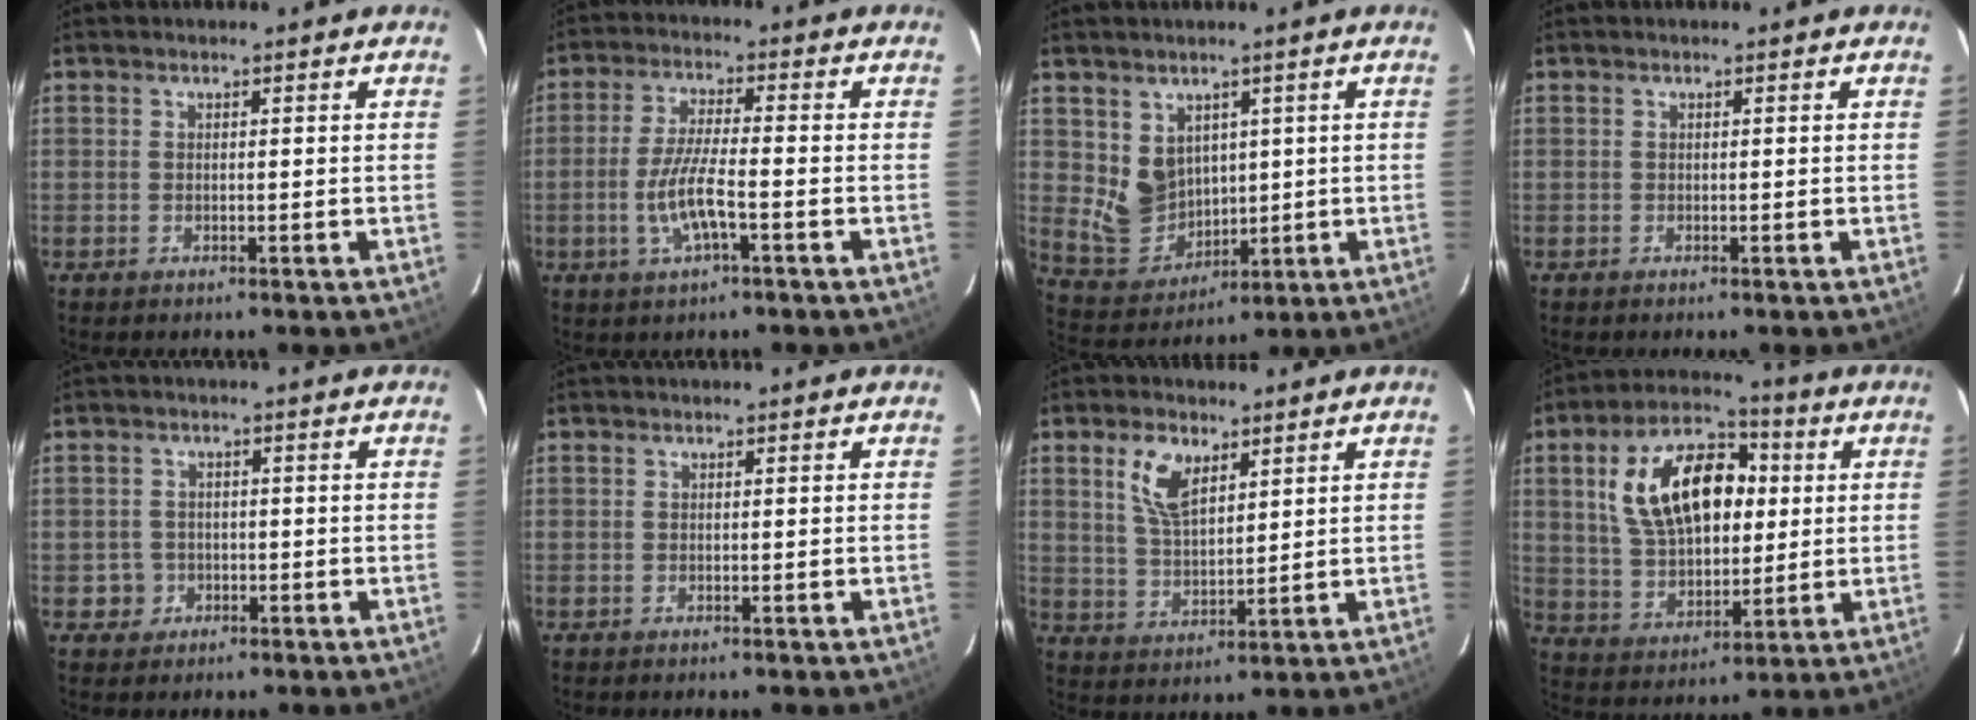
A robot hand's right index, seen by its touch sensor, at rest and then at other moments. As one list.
[{"total": 7.6, "force": [-2.7, 1.2, 7.1], "torque": [-0.144, -0.004, -0.051]}, {"total": 7.7, "force": [2.6, 6.7, 2.9], "torque": [-0.059, -0.002, 0.073]}, {"total": 0.0}, {"total": 3.1, "force": [-0.9, 3.0, 0.0], "torque": [-0.002, 0.014, -0.012]}, {"total": 0.0}, {"total": 7.5, "force": [3.8, 3.7, 5.3], "torque": [-0.105, 0.008, 0.078]}, {"total": 18.1, "force": [4.2, 10.5, 14.1], "torque": [-0.266, 0.030, 0.080]}]